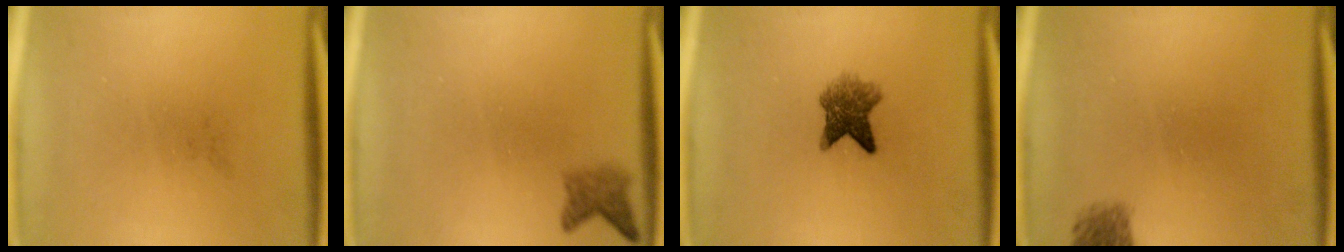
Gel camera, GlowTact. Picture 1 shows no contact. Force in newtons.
{"total": 2.1}
{"total": 5.0}
{"total": 1.8}